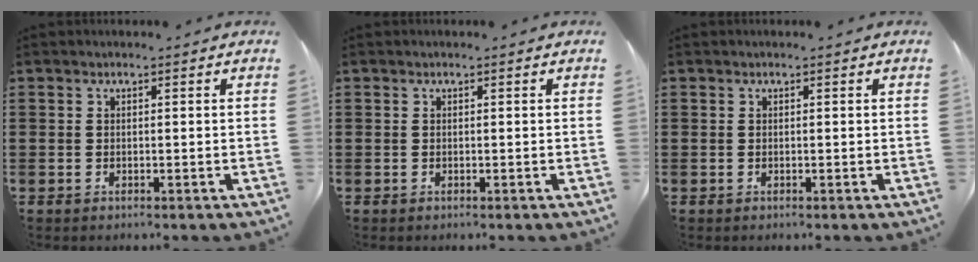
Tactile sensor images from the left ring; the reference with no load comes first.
{"total": 0.0}
{"total": 0.0}